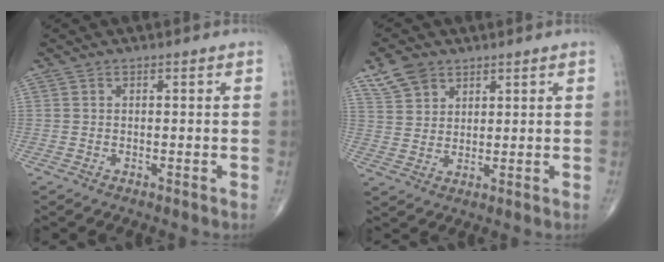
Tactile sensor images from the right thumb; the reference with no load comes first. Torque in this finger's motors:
{"motor_torque": [-0.48, 0.50, -0.14, 0.14, 0.01]}